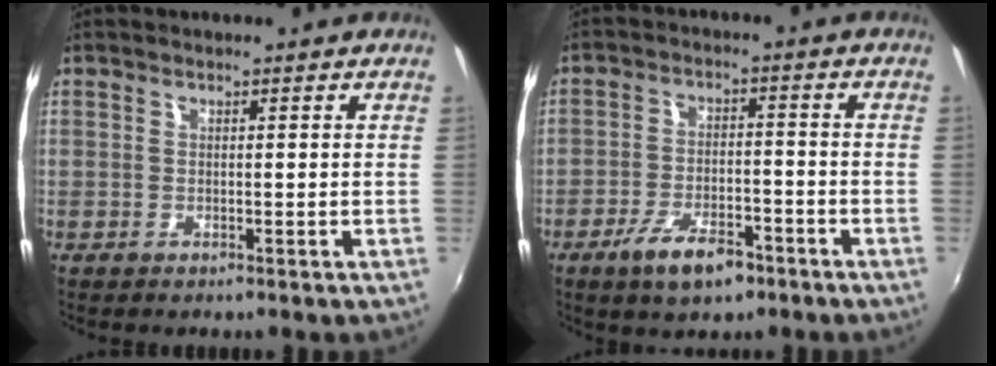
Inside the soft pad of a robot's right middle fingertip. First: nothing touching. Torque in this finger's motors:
{"motor_torque": [1.30, -0.84, 0.47, 0.12]}